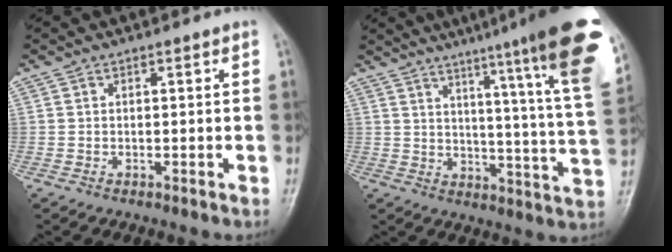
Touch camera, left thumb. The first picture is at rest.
{"total": 23.3, "force": [15.4, 1.2, 17.5], "torque": [-0.213, -0.087, 0.193]}